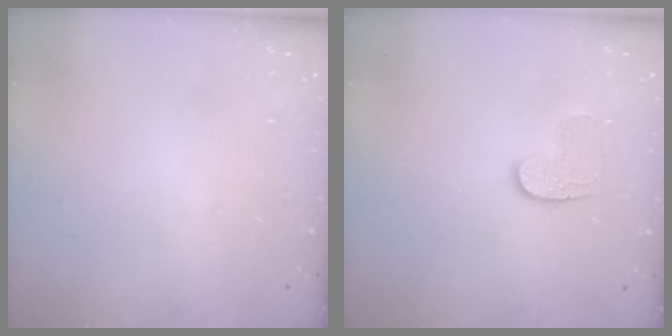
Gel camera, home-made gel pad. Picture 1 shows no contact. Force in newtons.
{"total": 5.7, "press": 5.7, "slide": 0.3}